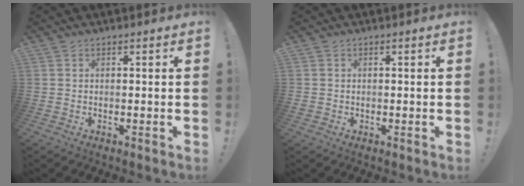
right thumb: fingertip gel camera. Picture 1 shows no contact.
{"total": 0.9, "force": [-0.4, 0.8, 0.3], "torque": [-0.012, 0.005, -0.005]}